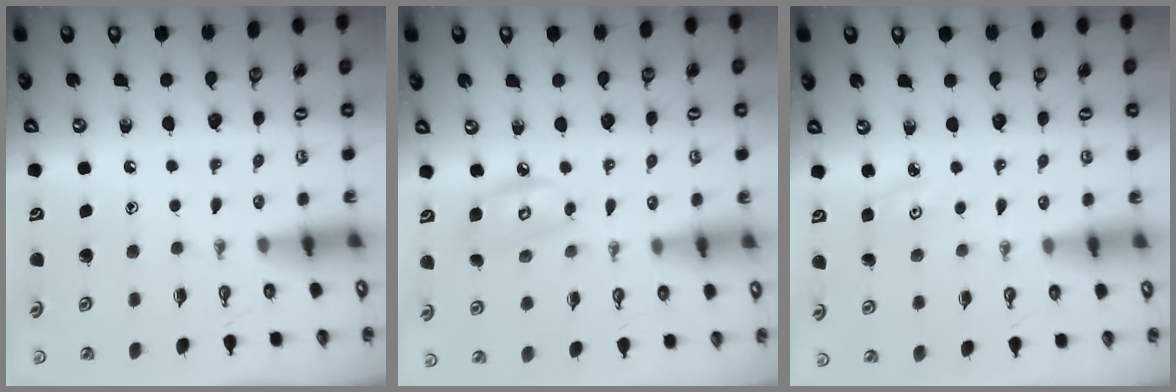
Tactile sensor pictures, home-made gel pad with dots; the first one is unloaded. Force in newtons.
{"total": 7.1, "press": 7.0, "slide": 0.5}
{"total": 2.7, "press": 2.6, "slide": 0.4}